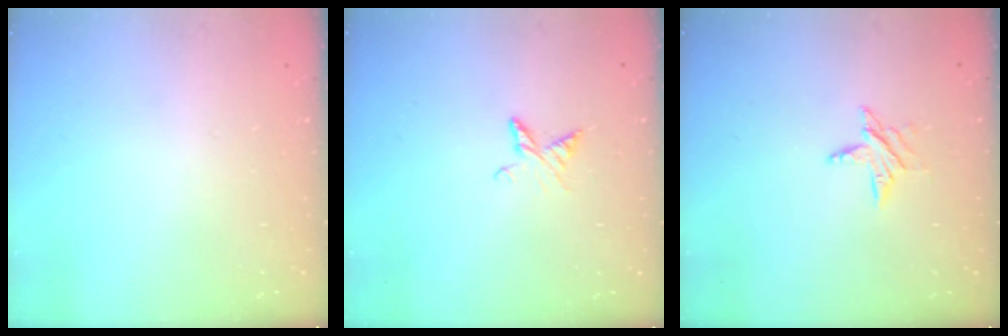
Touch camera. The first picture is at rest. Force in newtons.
{"total": 5.7, "press": 5.6, "slide": 0.7}
{"total": 5.7, "press": 5.7, "slide": 0.6}